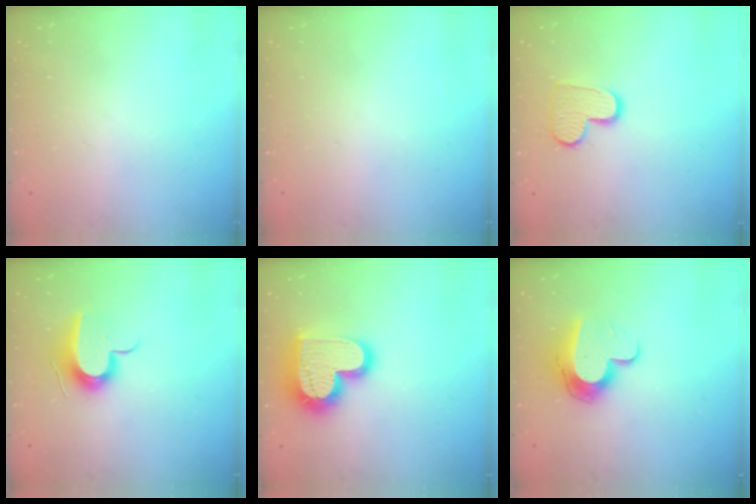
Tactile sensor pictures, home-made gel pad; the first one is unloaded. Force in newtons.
{"total": 0.0}
{"total": 10.4, "press": 10.4, "slide": 0.6}
{"total": 10.7, "press": 10.7, "slide": 0.4}
{"total": 19.7, "press": 19.7, "slide": 1.7}
{"total": 12.1, "press": 12.1, "slide": 0.4}